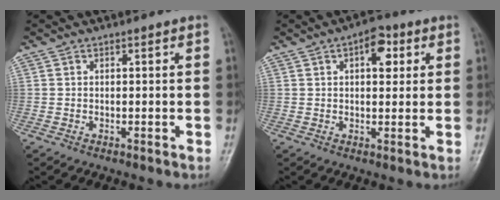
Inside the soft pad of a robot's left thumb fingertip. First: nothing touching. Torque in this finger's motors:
{"motor_torque": [-0.09, 0.02, -0.21, 0.01, 0.09]}